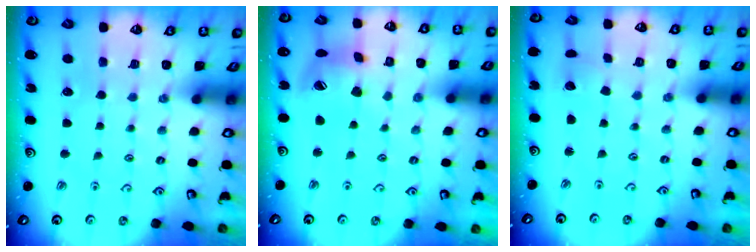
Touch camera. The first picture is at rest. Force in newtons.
{"total": 13.7, "press": 13.6, "slide": 1.6}
{"total": 2.0, "press": 2.0, "slide": 0.2}